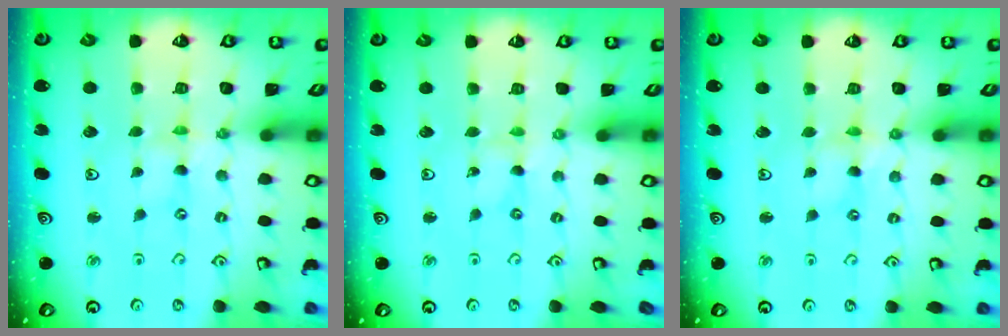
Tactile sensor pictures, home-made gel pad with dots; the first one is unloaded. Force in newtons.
{"total": 0.0}
{"total": 2.6, "press": 2.6, "slide": 0.4}